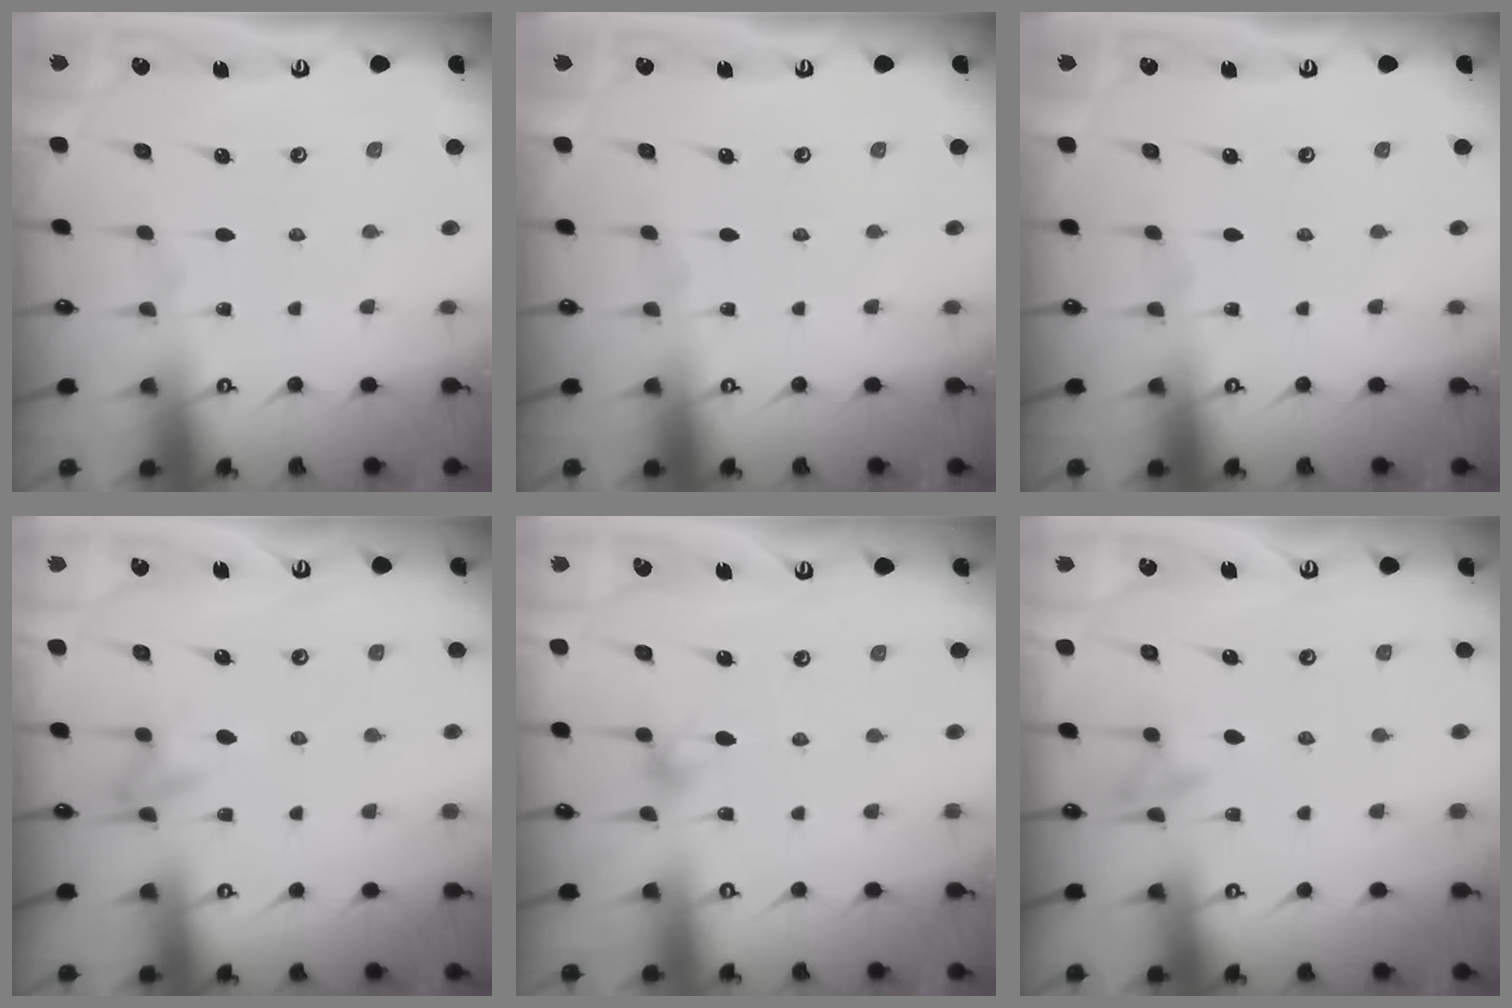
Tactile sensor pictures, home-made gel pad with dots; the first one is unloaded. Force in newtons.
{"total": 0.0}
{"total": 0.0}
{"total": 6.2, "press": 6.1, "slide": 0.8}
{"total": 6.2, "press": 6.1, "slide": 1.3}
{"total": 7.8, "press": 7.7, "slide": 0.8}